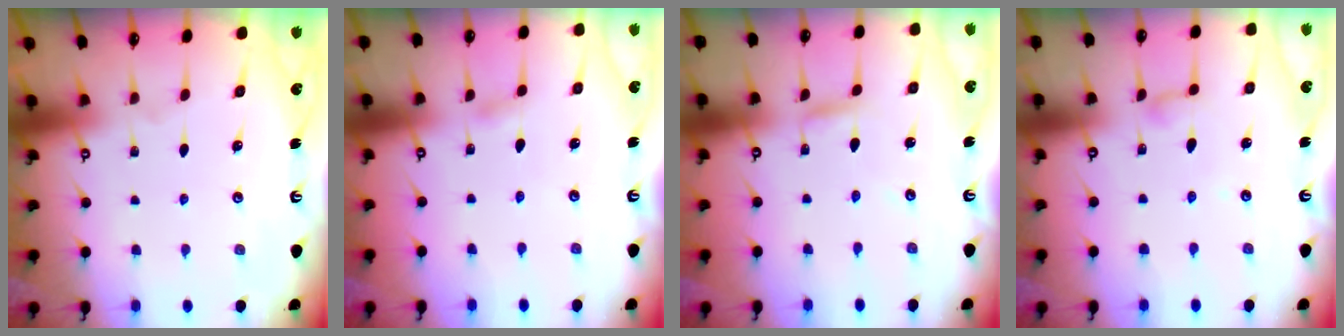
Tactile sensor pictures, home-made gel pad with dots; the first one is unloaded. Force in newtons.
{"total": 2.6, "press": 2.6, "slide": 0.3}
{"total": 2.6, "press": 2.6, "slide": 0.1}
{"total": 3.4, "press": 3.3, "slide": 0.3}